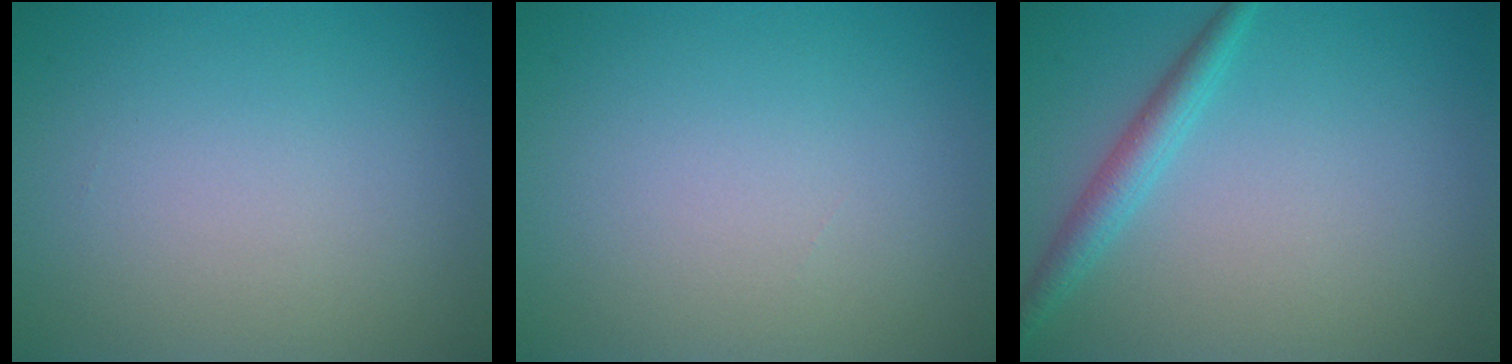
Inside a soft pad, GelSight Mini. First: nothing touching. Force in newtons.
{"total": 0.0}
{"total": 2.3, "press": 2.3, "slide": 0.1}